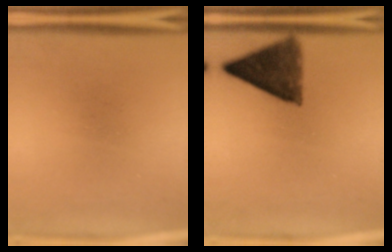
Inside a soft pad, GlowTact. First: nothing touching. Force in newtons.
{"total": 10.3}